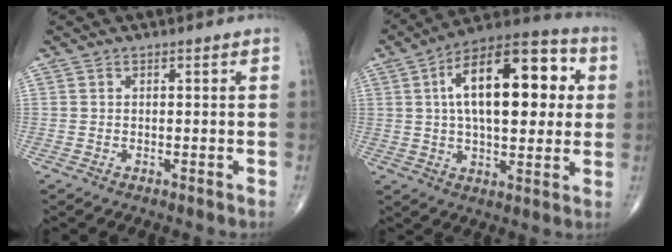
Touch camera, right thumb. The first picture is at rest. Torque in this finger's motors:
{"motor_torque": [0.71, 4.29, 2.25, 0.46, 0.40]}